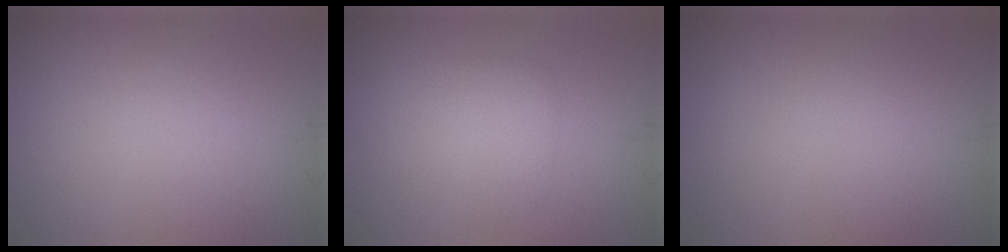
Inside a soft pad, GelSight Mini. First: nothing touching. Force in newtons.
{"total": 2.8, "press": 2.8, "slide": 0.0}
{"total": 0.0}